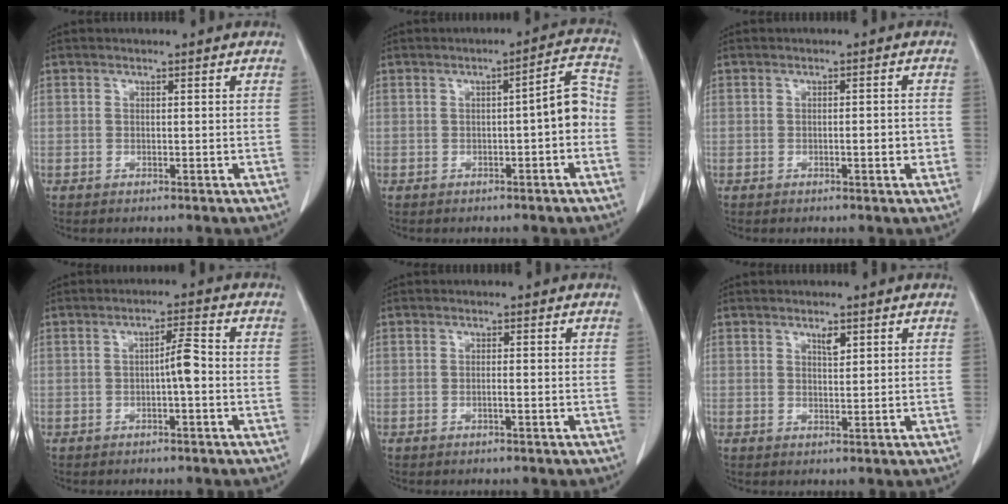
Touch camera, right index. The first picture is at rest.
{"total": 5.2, "force": [-0.9, 0.8, 5.0], "torque": [-0.060, 0.021, -0.015]}
{"total": 2.4, "force": [-0.6, 0.6, 2.2], "torque": [-0.033, 0.001, -0.008]}
{"total": 3.4, "force": [-0.6, 0.2, 3.3], "torque": [-0.051, 0.005, -0.012]}
{"total": 0.7, "force": [-0.3, -0.1, 0.7], "torque": [-0.012, 0.001, -0.005]}
{"total": 1.7, "force": [1.0, 0.5, 1.2], "torque": [-0.020, -0.002, 0.017]}